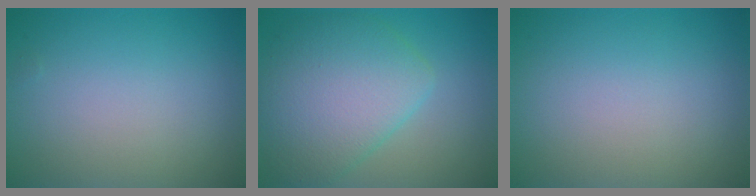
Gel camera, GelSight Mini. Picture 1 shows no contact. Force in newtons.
{"total": 7.0, "press": 7.0, "slide": 0.2}
{"total": 0.0}